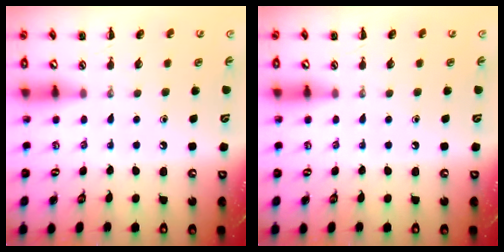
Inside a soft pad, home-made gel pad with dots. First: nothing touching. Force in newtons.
{"total": 0.0}